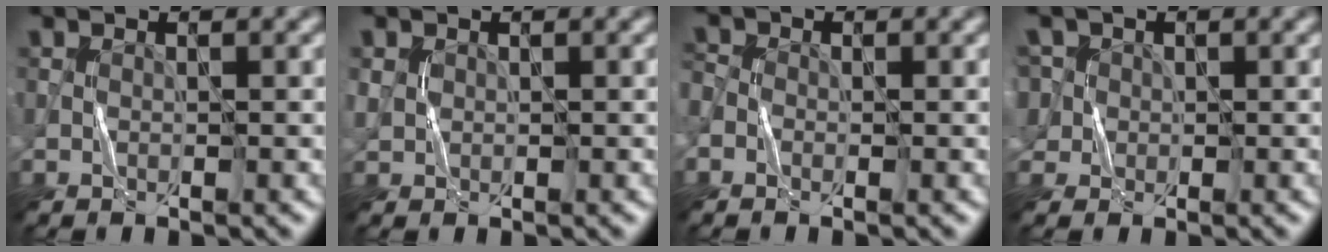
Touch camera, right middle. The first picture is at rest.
{"total": 1.1, "force": [0.3, 1.0, 0.4], "torque": [-0.008, 0.001, 0.007]}
{"total": 1.5, "force": [-0.6, 1.2, 0.5], "torque": [-0.014, 0.005, -0.020]}
{"total": 4.4, "force": [1.4, 3.8, 1.6], "torque": [-0.035, 0.025, 0.008]}